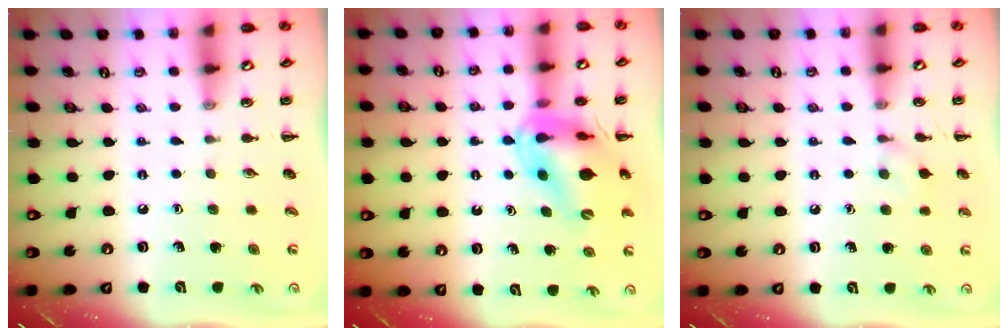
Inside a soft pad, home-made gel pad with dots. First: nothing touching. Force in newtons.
{"total": 14.4, "press": 13.9, "slide": 4.1}
{"total": 6.4, "press": 6.1, "slide": 1.9}